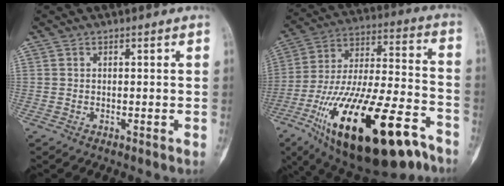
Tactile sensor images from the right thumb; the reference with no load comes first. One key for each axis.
{"total": 32.2, "fx": -16.7, "fy": 11.5, "fz": 25.1, "tx": -0.443, "ty": 0.053, "tz": -0.271}